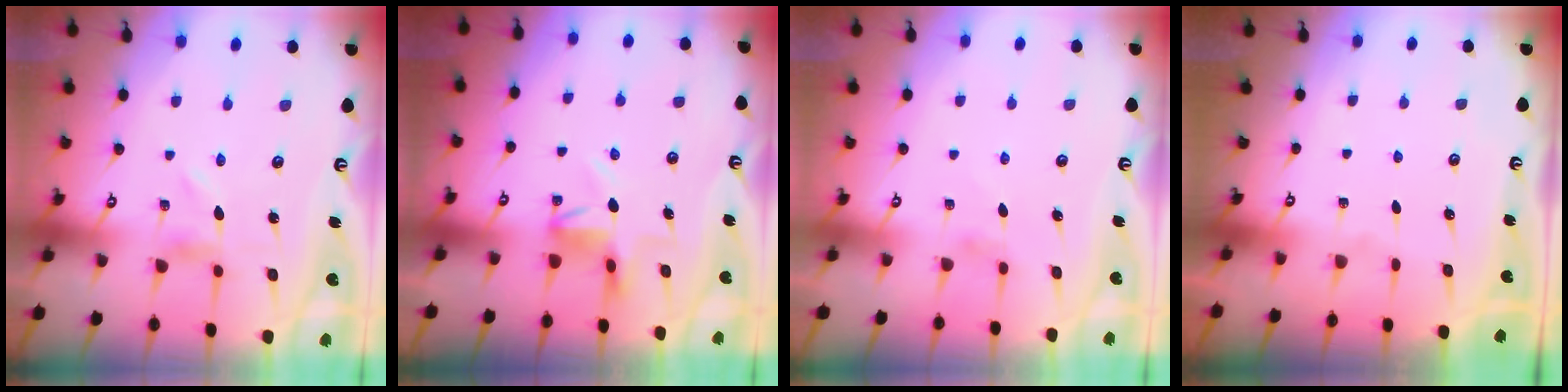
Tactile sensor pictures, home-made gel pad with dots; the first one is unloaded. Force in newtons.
{"total": 3.9, "press": 3.9, "slide": 0.4}
{"total": 1.8, "press": 1.8, "slide": 0.3}
{"total": 0.0}